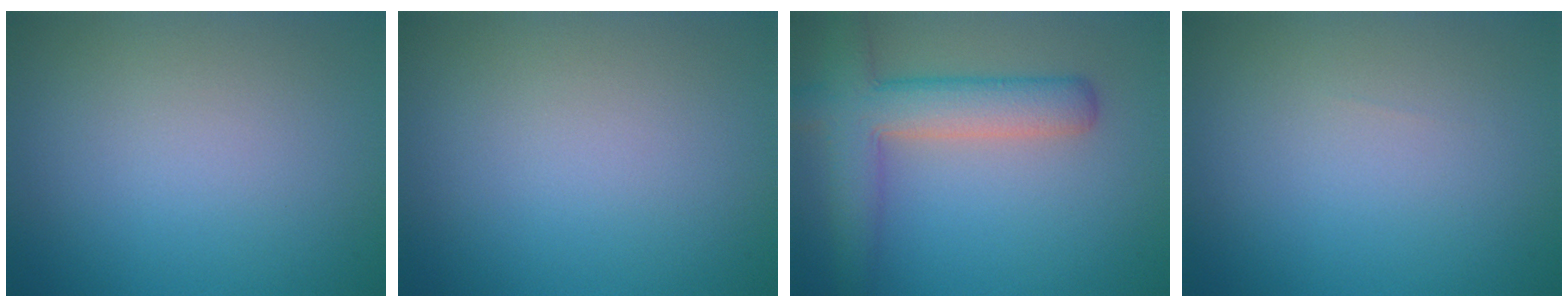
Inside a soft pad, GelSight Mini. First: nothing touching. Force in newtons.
{"total": 0.0}
{"total": 6.0, "press": 6.0, "slide": 0.5}
{"total": 0.0}